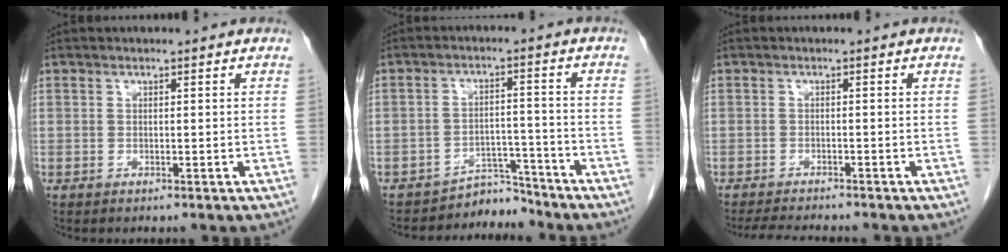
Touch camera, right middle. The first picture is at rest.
{"total": 4.7, "force": [-4.5, 0.8, -1.1], "torque": [0.025, 0.020, -0.068]}
{"total": 5.9, "force": [-5.5, 0.5, 2.2], "torque": [-0.033, -0.014, -0.085]}